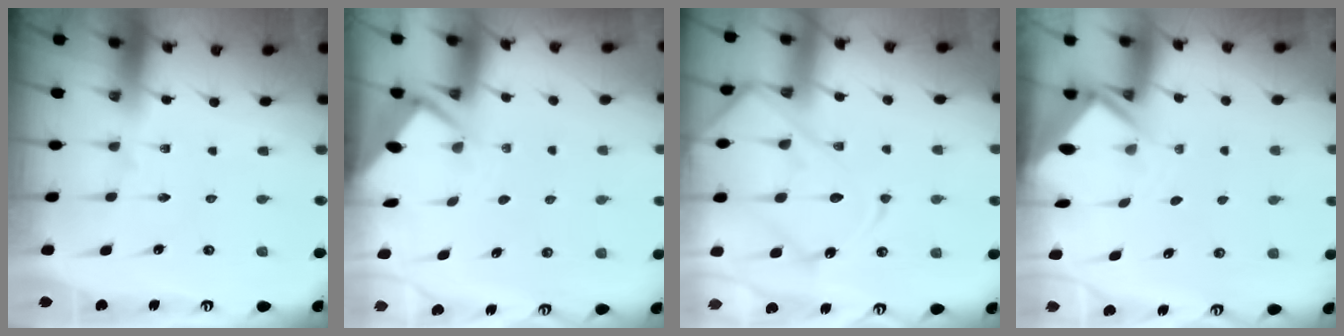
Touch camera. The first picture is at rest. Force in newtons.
{"total": 2.6, "press": 2.6, "slide": 0.3}
{"total": 16.0, "press": 16.0, "slide": 1.4}
{"total": 2.4, "press": 2.4, "slide": 0.1}